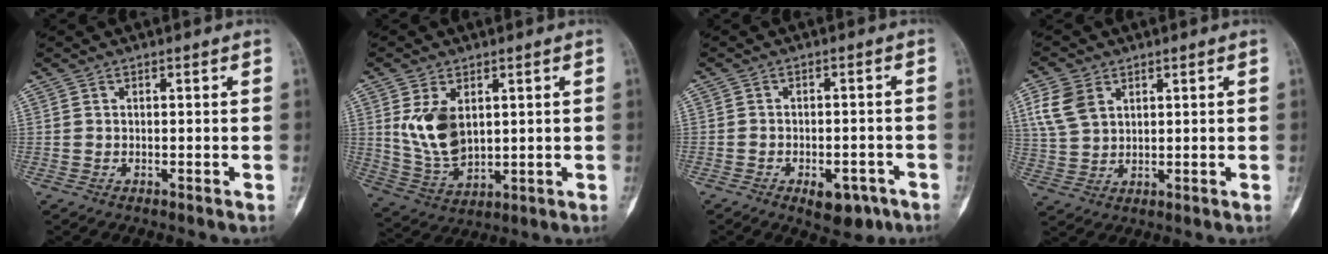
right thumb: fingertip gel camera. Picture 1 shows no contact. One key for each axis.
{"total": 9.8, "fx": 2.4, "fy": 6.1, "fz": 7.3, "tx": -0.125, "ty": -0.017, "tz": 0.065}
{"total": 6.3, "fx": -3.4, "fy": 3.4, "fz": 4.0, "tx": -0.035, "ty": 0.019, "tz": -0.041}
{"total": 7.5, "fx": 3.3, "fy": 5.1, "fz": 4.5, "tx": -0.083, "ty": -0.005, "tz": 0.071}